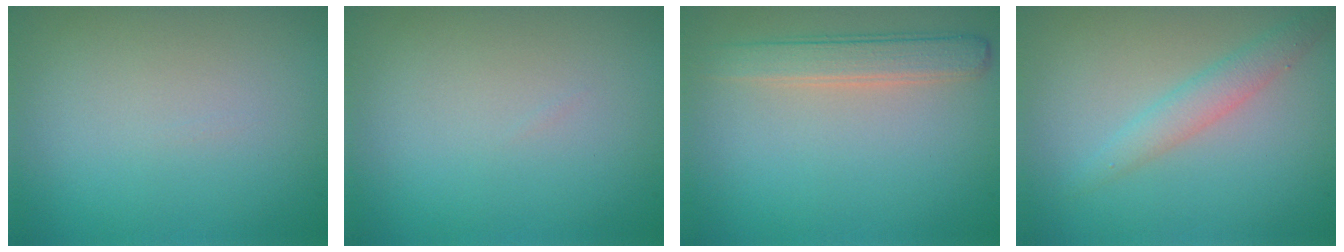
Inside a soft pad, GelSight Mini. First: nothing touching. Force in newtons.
{"total": 0.0}
{"total": 2.8, "press": 2.8, "slide": 0.1}
{"total": 2.3, "press": 2.3, "slide": 0.0}